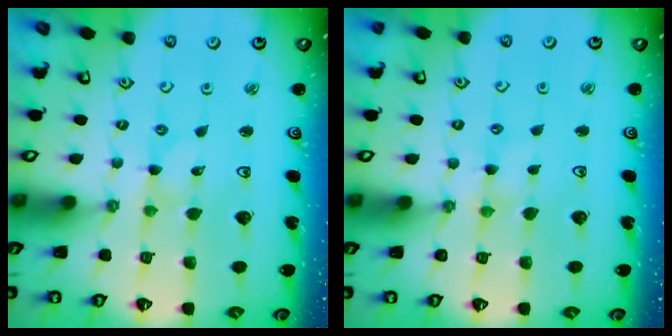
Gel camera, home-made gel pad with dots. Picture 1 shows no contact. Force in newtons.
{"total": 1.9, "press": 1.9, "slide": 0.4}